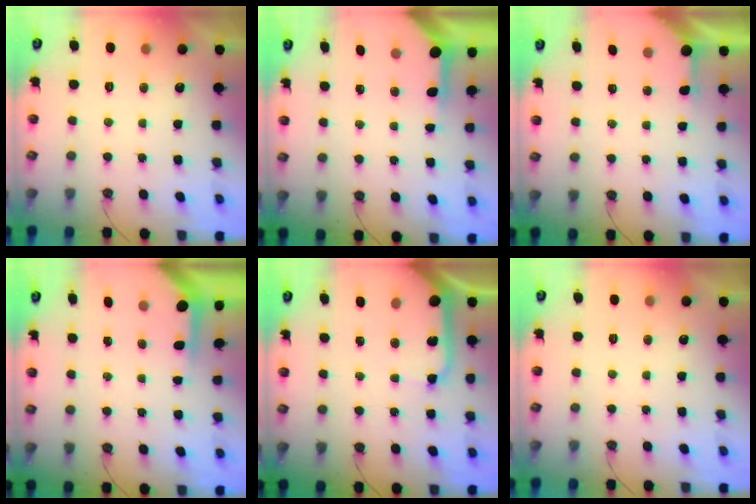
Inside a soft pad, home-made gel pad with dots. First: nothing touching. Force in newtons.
{"total": 4.0, "press": 4.0, "slide": 0.5}
{"total": 2.6, "press": 2.6, "slide": 0.4}
{"total": 3.5, "press": 3.5, "slide": 0.3}
{"total": 10.3, "press": 10.3, "slide": 1.0}
{"total": 0.0}